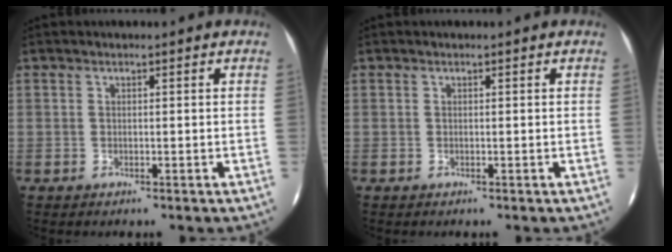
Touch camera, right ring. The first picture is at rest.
{"total": 0.0}